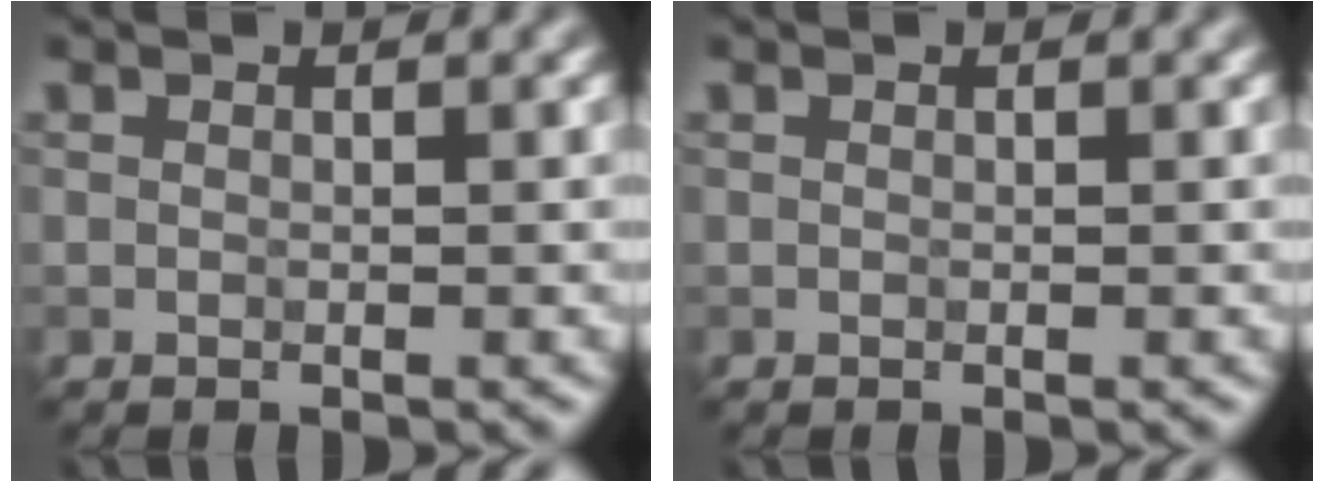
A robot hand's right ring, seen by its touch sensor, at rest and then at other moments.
{"total": 0.0}